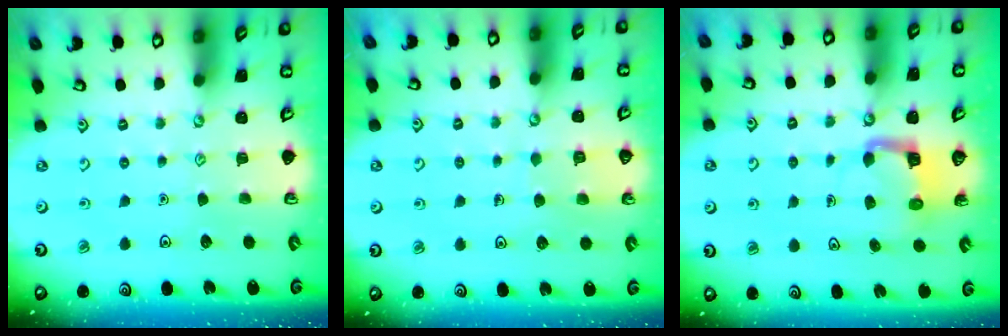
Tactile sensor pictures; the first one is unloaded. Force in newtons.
{"total": 5.3, "press": 5.3, "slide": 0.3}
{"total": 4.8, "press": 4.8, "slide": 0.5}